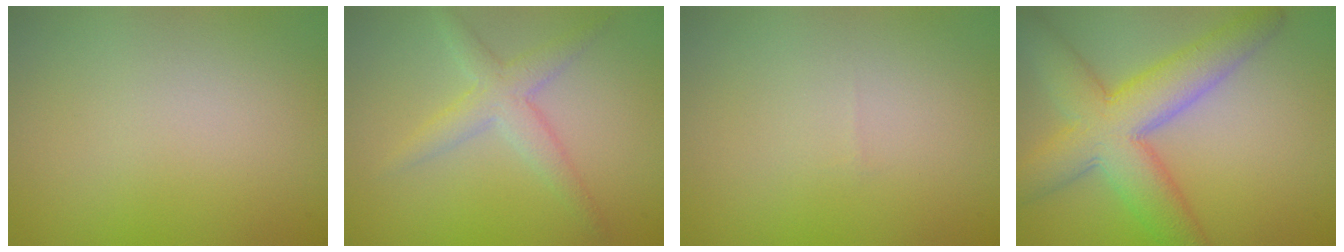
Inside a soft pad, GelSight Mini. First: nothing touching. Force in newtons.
{"total": 3.1, "press": 3.1, "slide": 0.2}
{"total": 0.0}
{"total": 8.4, "press": 8.4, "slide": 0.4}